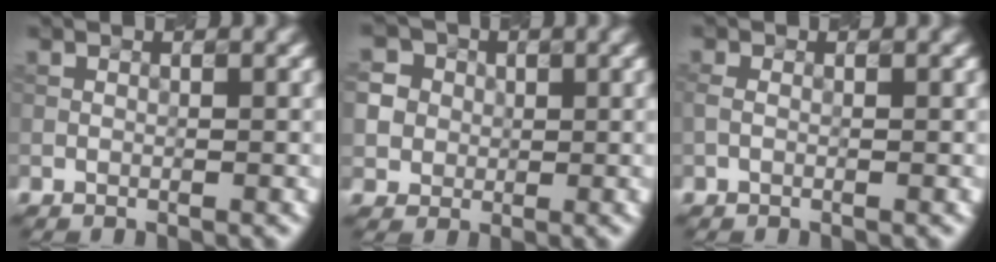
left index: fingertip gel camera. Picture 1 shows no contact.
{"total": 6.0, "force": [1.5, 5.6, 1.7], "torque": [-0.040, 0.034, 0.016]}
{"total": 0.6, "force": [-0.2, 0.4, 0.5], "torque": [-0.014, 0.000, -0.007]}